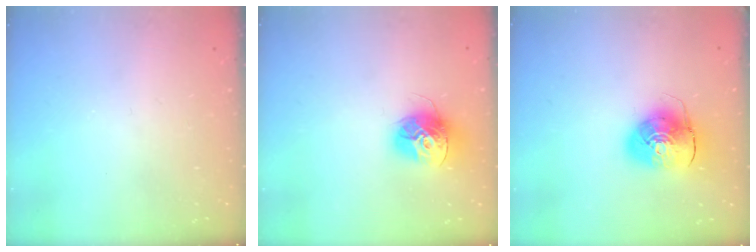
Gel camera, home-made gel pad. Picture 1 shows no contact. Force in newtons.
{"total": 14.4, "press": 14.4, "slide": 1.3}
{"total": 10.8, "press": 10.6, "slide": 1.8}